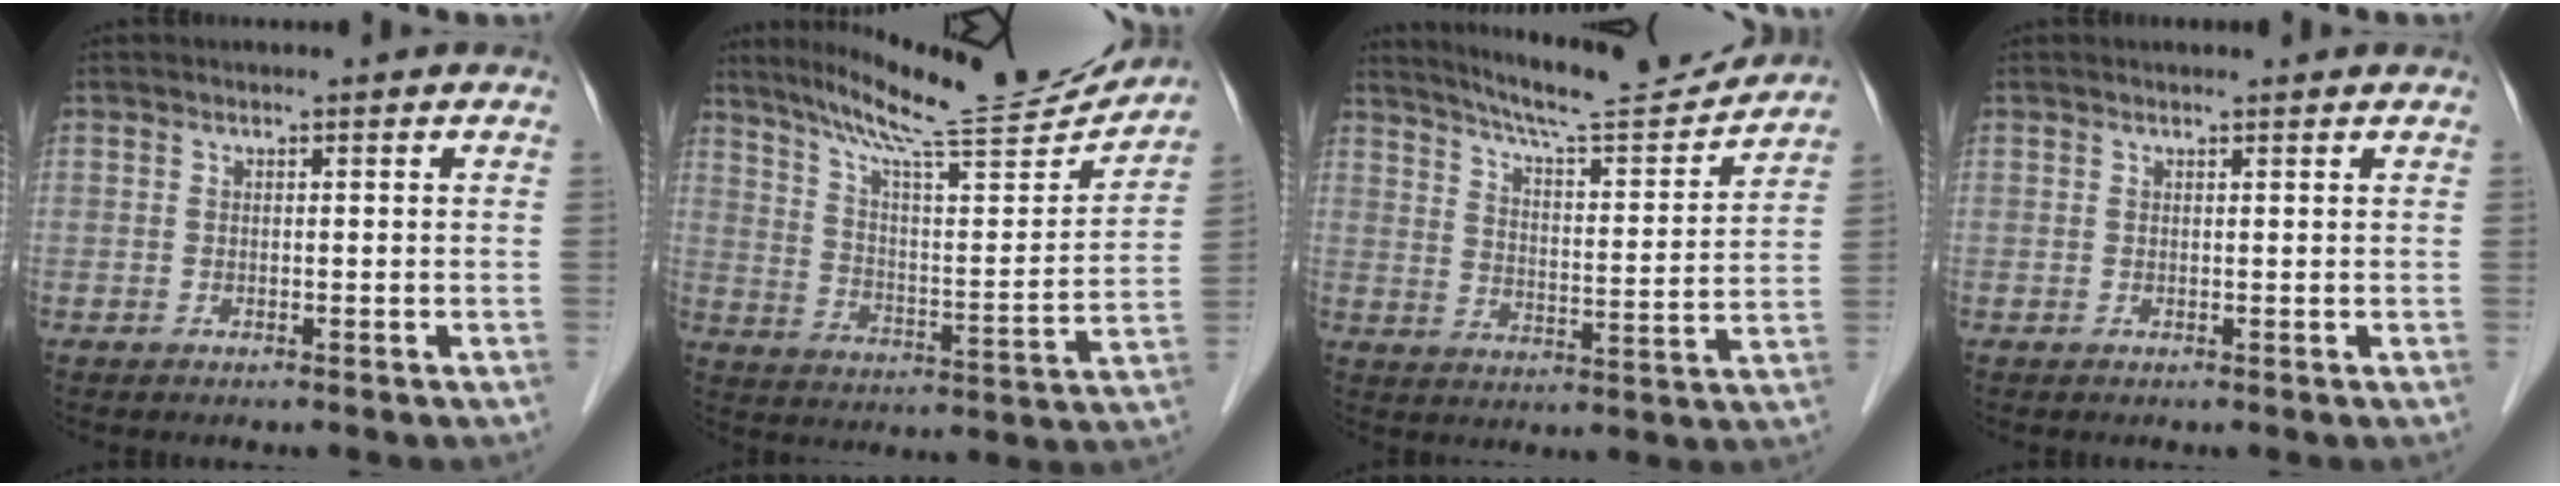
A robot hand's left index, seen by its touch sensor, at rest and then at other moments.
{"total": 20.7, "force": [18.7, 0.9, 8.7], "torque": [-0.147, -0.032, 0.278]}
{"total": 15.6, "force": [14.8, 0.4, 5.0], "torque": [-0.089, -0.015, 0.218]}
{"total": 2.3, "force": [2.3, 0.2, 0.5], "torque": [-0.010, 0.013, 0.026]}